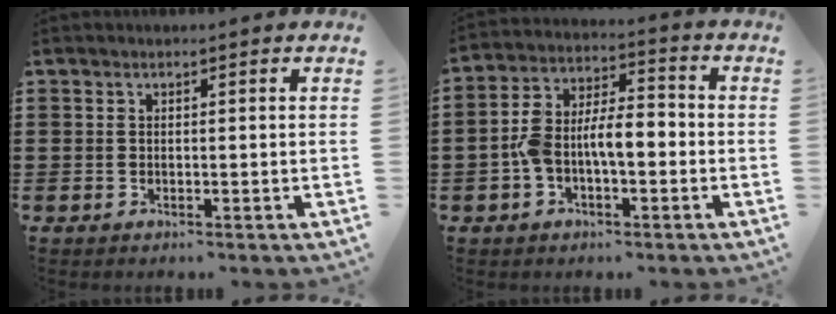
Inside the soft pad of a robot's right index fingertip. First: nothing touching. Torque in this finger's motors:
{"motor_torque": [1.11, -1.02, 0.67, 0.21]}